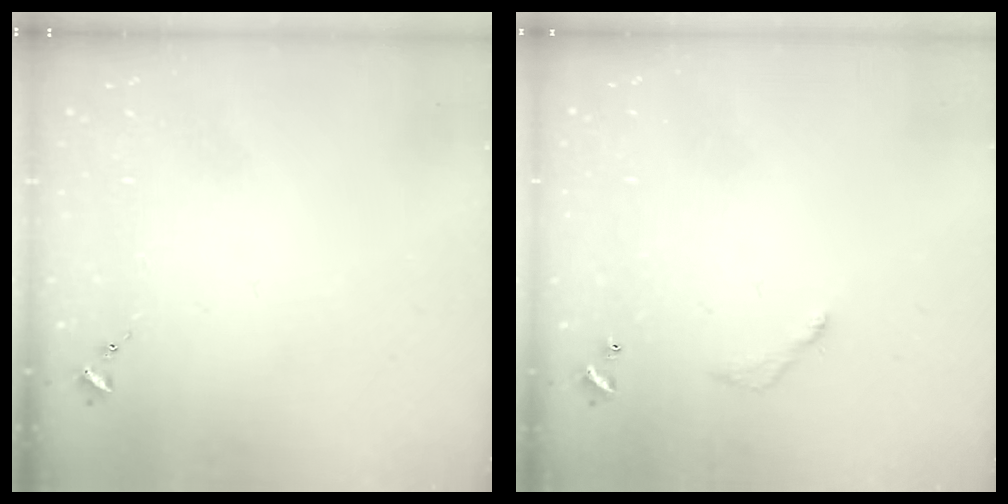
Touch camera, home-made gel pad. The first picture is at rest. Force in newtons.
{"total": 3.8, "press": 3.8, "slide": 0.2}